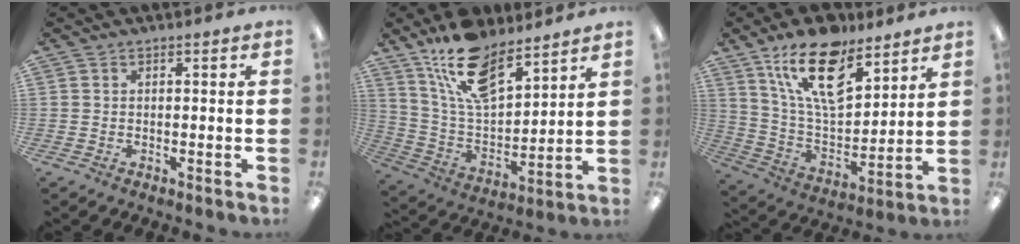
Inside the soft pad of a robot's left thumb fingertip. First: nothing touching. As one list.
[{"total": 16.6, "force": [11.9, 7.0, 9.1], "torque": [-0.171, -0.063, 0.213]}, {"total": 19.1, "force": [12.4, 8.6, 11.6], "torque": [-0.205, -0.059, 0.219]}]